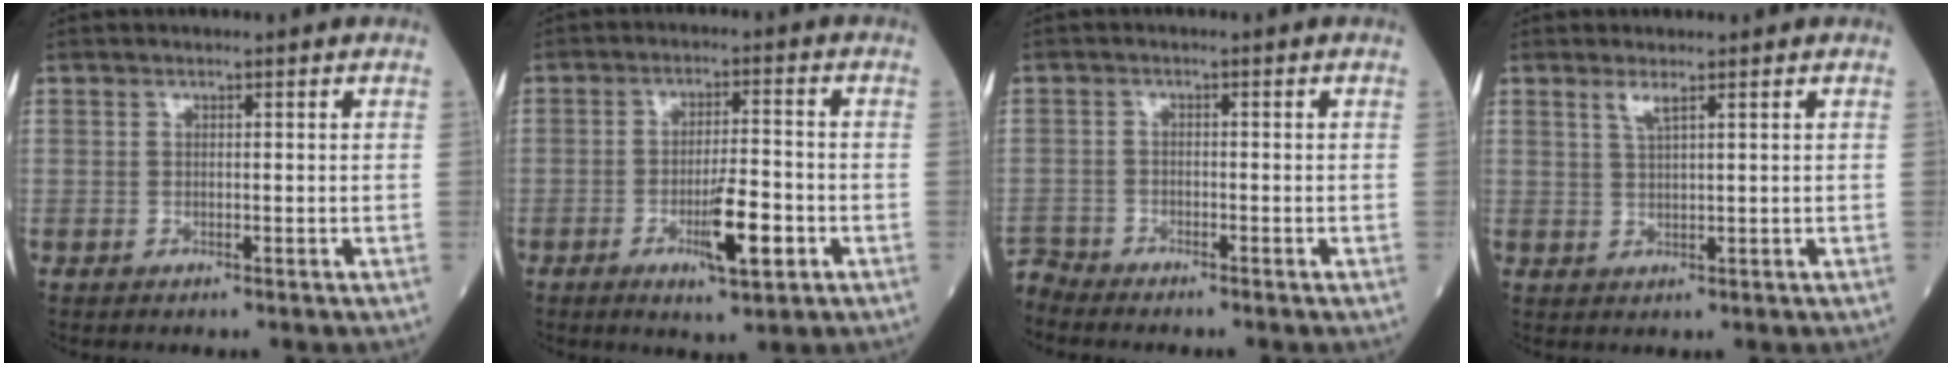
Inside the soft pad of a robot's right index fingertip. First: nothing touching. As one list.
[{"total": 7.3, "force": [-2.8, 1.1, 6.7], "torque": [-0.114, -0.006, -0.040]}, {"total": 3.2, "force": [-3.0, -0.4, -0.9], "torque": [0.019, -0.015, -0.057]}, {"total": 2.0, "force": [1.3, -0.1, 1.5], "torque": [-0.036, -0.002, 0.029]}]